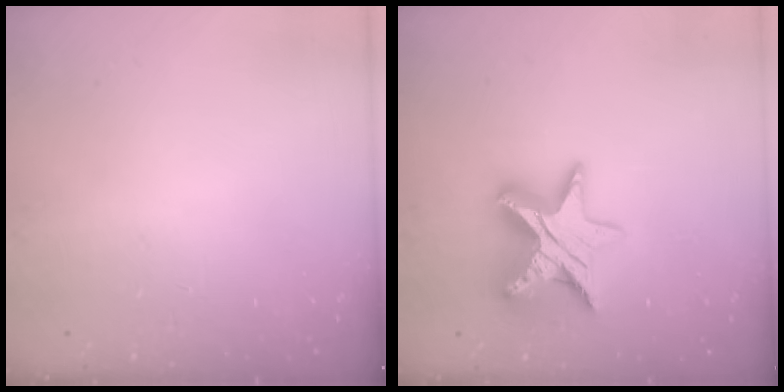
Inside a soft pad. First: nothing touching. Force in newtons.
{"total": 13.6, "press": 13.6, "slide": 0.9}